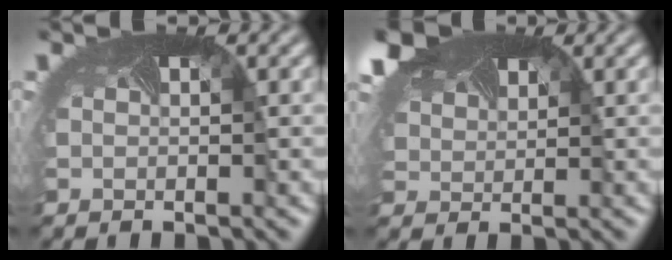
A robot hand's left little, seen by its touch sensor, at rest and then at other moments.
{"total": 5.2, "force": [3.9, 2.6, 2.1], "torque": [-0.080, 0.005, 0.076]}